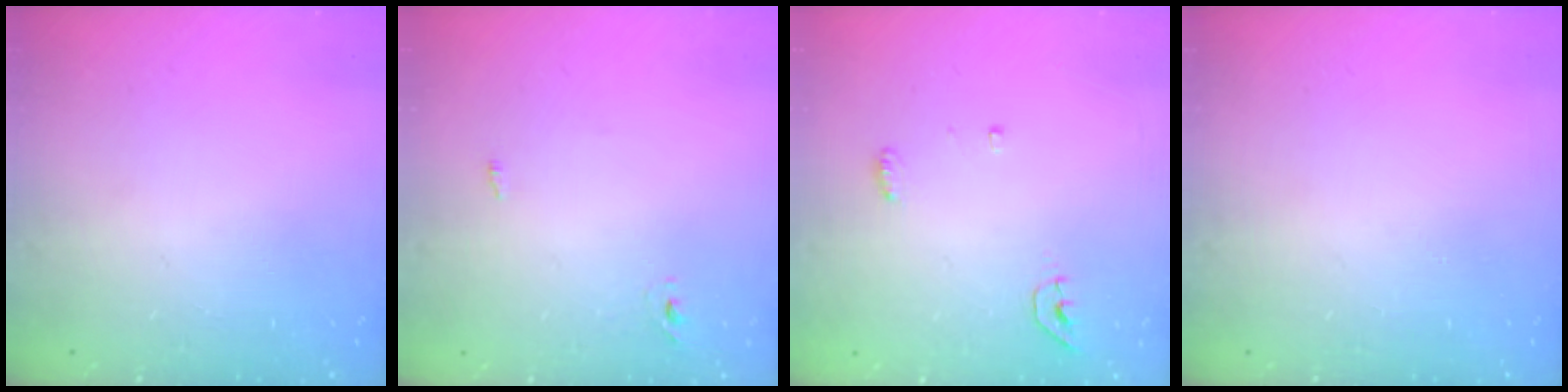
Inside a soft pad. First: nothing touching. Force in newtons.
{"total": 2.3, "press": 2.1, "slide": 1.0}
{"total": 4.5, "press": 4.2, "slide": 1.5}
{"total": 0.0}